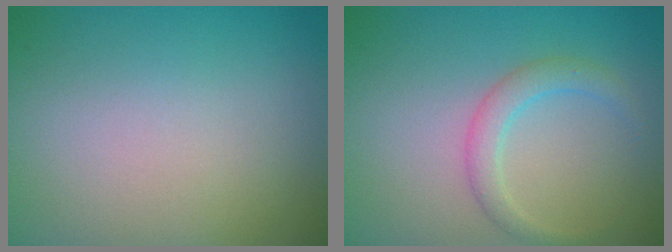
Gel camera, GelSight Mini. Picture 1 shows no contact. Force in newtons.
{"total": 2.1, "press": 2.1, "slide": 0.0}